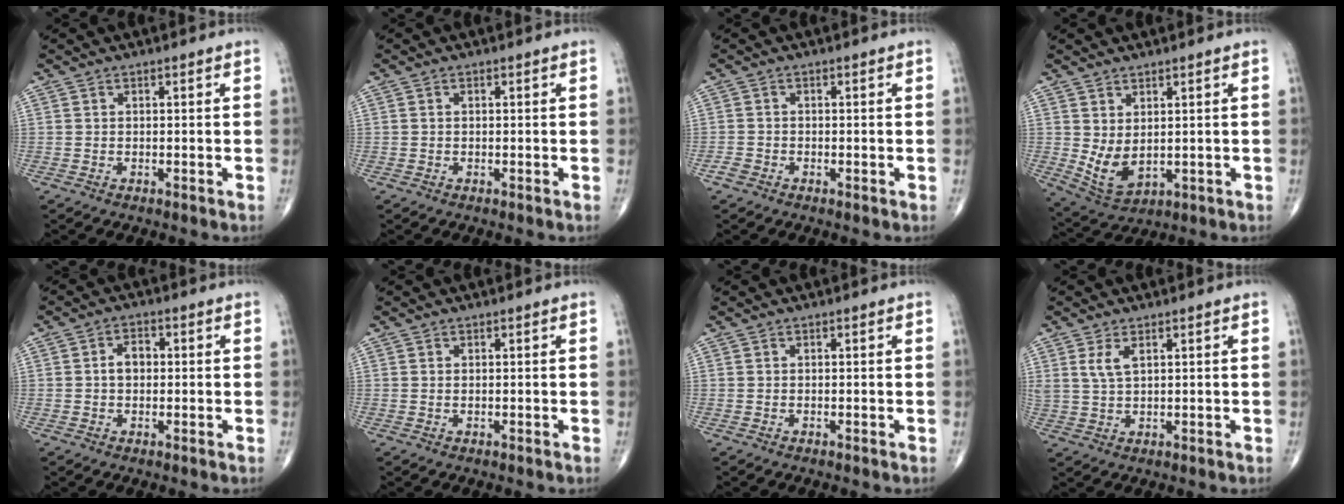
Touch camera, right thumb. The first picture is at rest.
{"total": 0.0}
{"total": 1.6, "force": [-0.9, 1.1, 0.8], "torque": [-0.011, 0.001, -0.021]}
{"total": 6.4, "force": [0.8, 3.7, 5.2], "torque": [-0.091, -0.015, 0.035]}
{"total": 3.5, "force": [0.0, 2.5, 2.4], "torque": [-0.034, 0.013, -0.004]}
{"total": 0.0}
{"total": 0.0}
{"total": 3.4, "force": [1.6, 1.4, 2.6], "torque": [-0.056, -0.005, 0.039]}